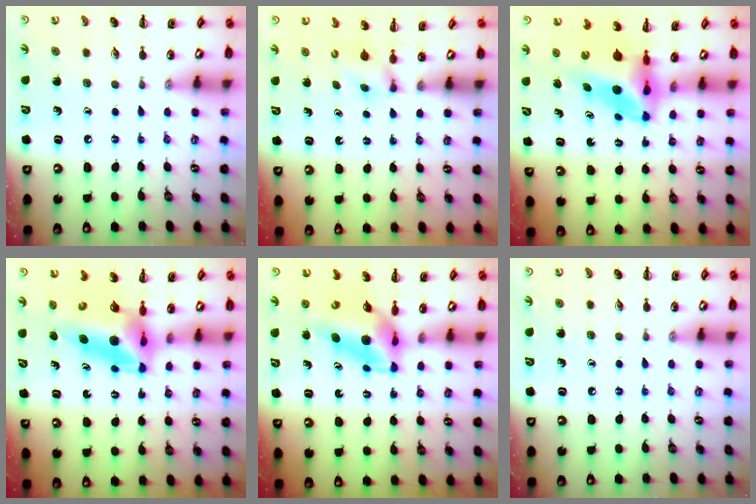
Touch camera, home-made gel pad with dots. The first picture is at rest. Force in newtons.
{"total": 1.8, "press": 1.5, "slide": 0.9}
{"total": 6.0, "press": 5.7, "slide": 1.8}
{"total": 7.9, "press": 7.6, "slide": 2.3}
{"total": 5.2, "press": 5.0, "slide": 1.3}
{"total": 0.0}